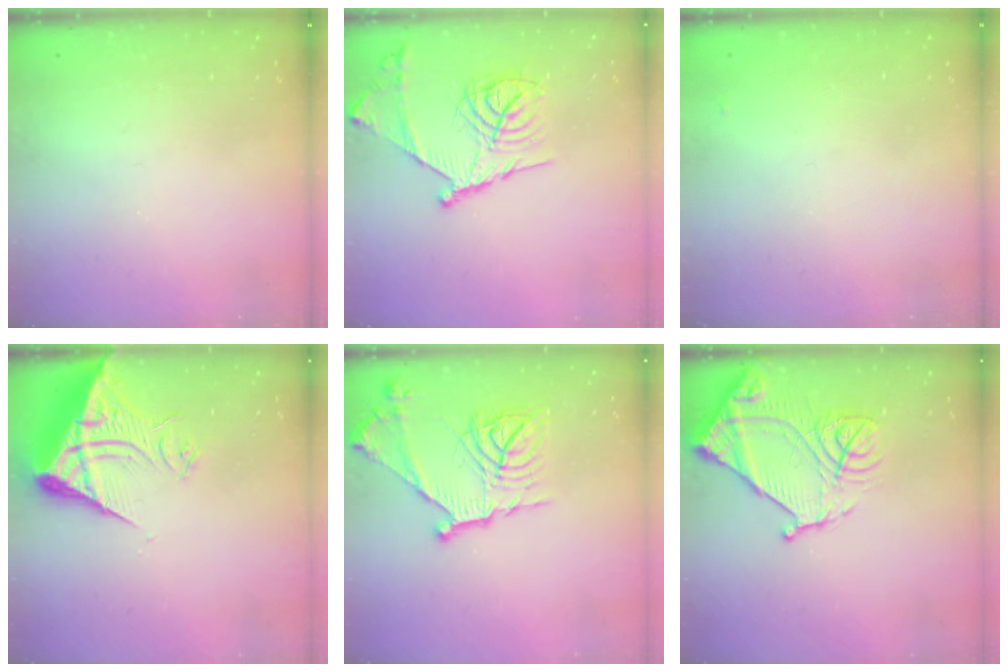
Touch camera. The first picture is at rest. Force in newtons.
{"total": 18.4, "press": 18.4, "slide": 1.3}
{"total": 2.8, "press": 2.8, "slide": 0.4}
{"total": 10.6, "press": 10.5, "slide": 1.1}
{"total": 17.4, "press": 17.4, "slide": 0.5}
{"total": 16.4, "press": 16.3, "slide": 1.6}